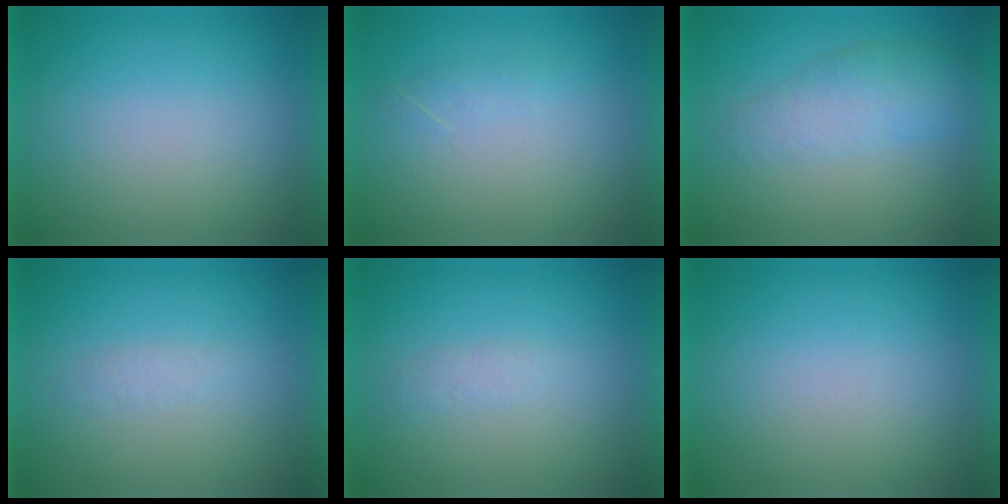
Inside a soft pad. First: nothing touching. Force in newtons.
{"total": 1.3}
{"total": 3.0}
{"total": 1.3}
{"total": 1.4}
{"total": 0.0}